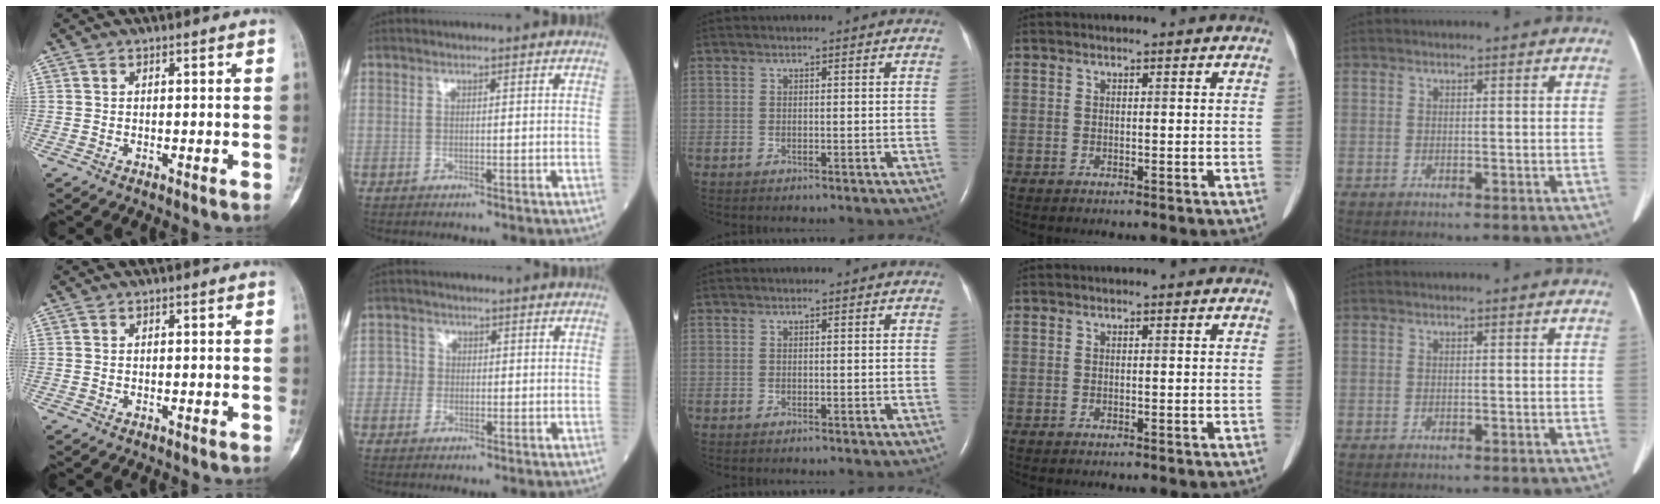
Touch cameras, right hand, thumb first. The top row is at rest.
{"index": {"total": 2.2, "force": [-0.3, 2.2, 0.3], "torque": [0.002, 0.008, -0.011]}}